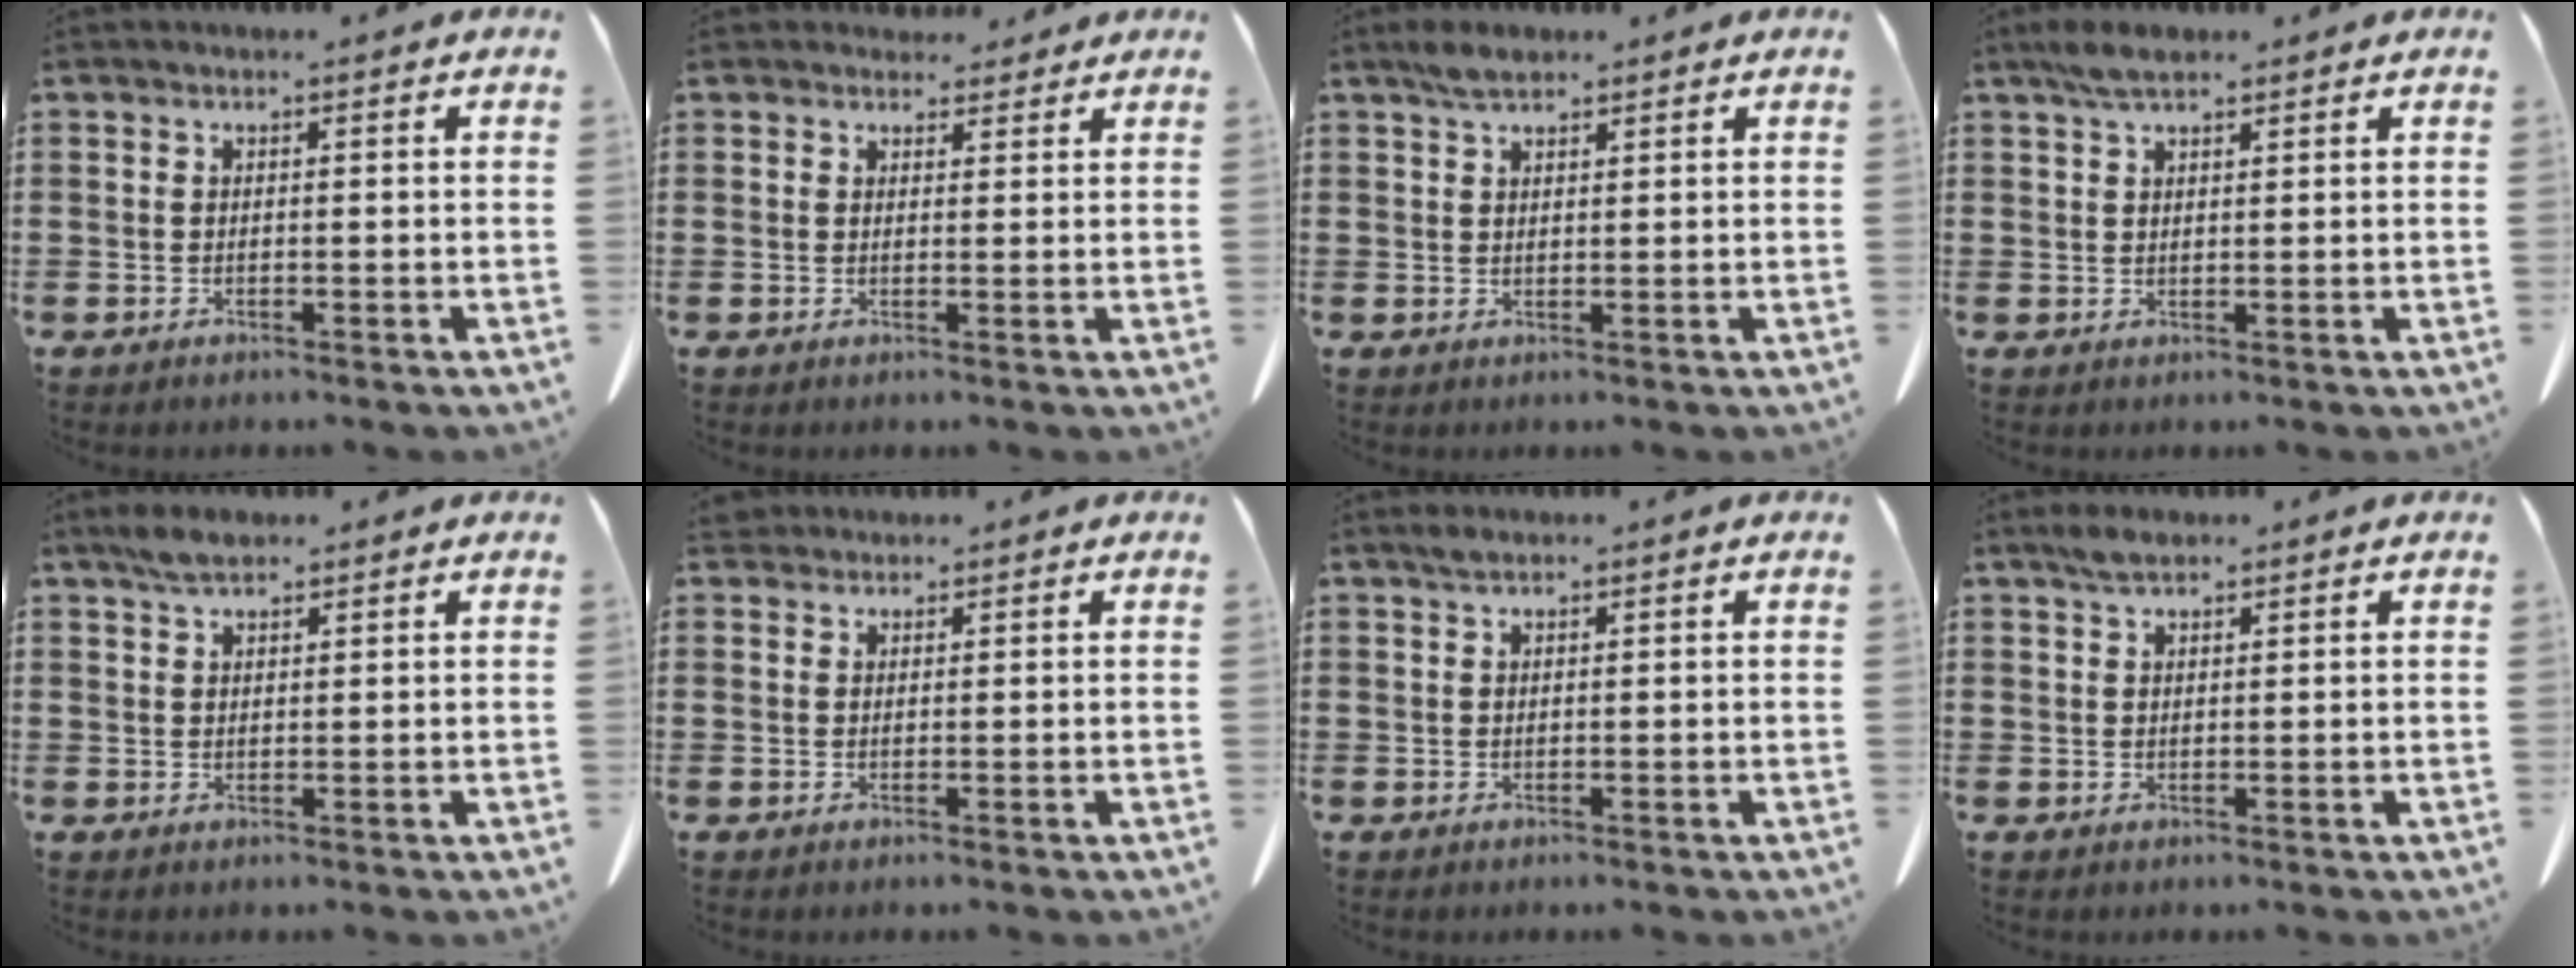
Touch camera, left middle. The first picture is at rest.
{"total": 2.8, "force": [2.5, 1.1, 0.4], "torque": [-0.007, -0.004, 0.047]}
{"total": 2.8, "force": [2.2, 1.0, 1.5], "torque": [-0.034, 0.003, 0.041]}
{"total": 3.5, "force": [2.4, 1.1, 2.3], "torque": [-0.051, 0.004, 0.044]}
{"total": 3.0, "force": [2.2, 1.1, 1.7], "torque": [-0.038, 0.003, 0.042]}
{"total": 1.8, "force": [1.6, 0.7, 0.5], "torque": [-0.016, 0.003, 0.032]}
{"total": 1.2, "force": [1.0, 0.4, 0.5], "torque": [-0.013, 0.001, 0.019]}
{"total": 2.3, "force": [1.7, 0.8, 1.2], "torque": [-0.028, 0.002, 0.033]}